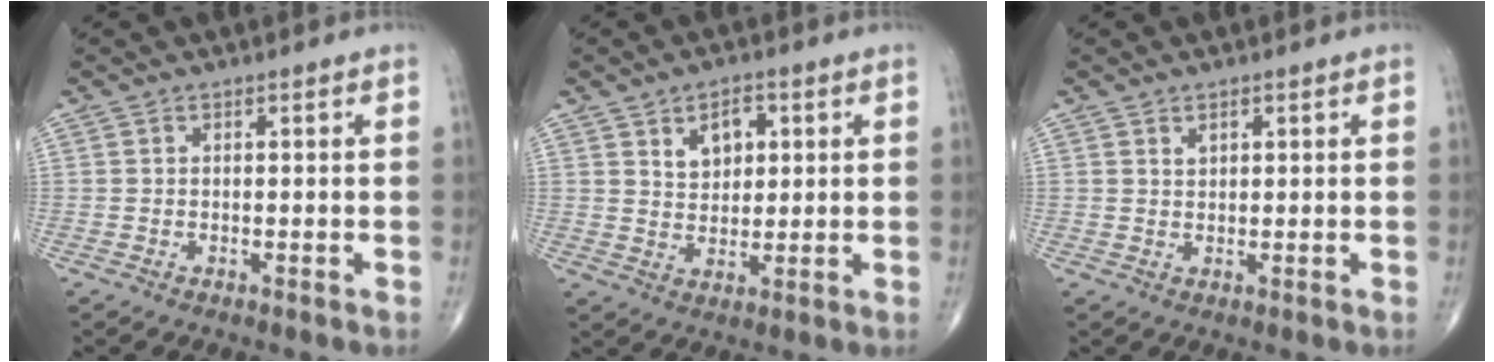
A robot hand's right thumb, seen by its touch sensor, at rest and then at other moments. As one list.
[{"total": 6.0, "force": [2.4, 3.9, 3.8], "torque": [-0.038, -0.013, 0.039]}, {"total": 1.4, "force": [0.8, 0.8, 0.8], "torque": [-0.010, -0.004, 0.016]}]